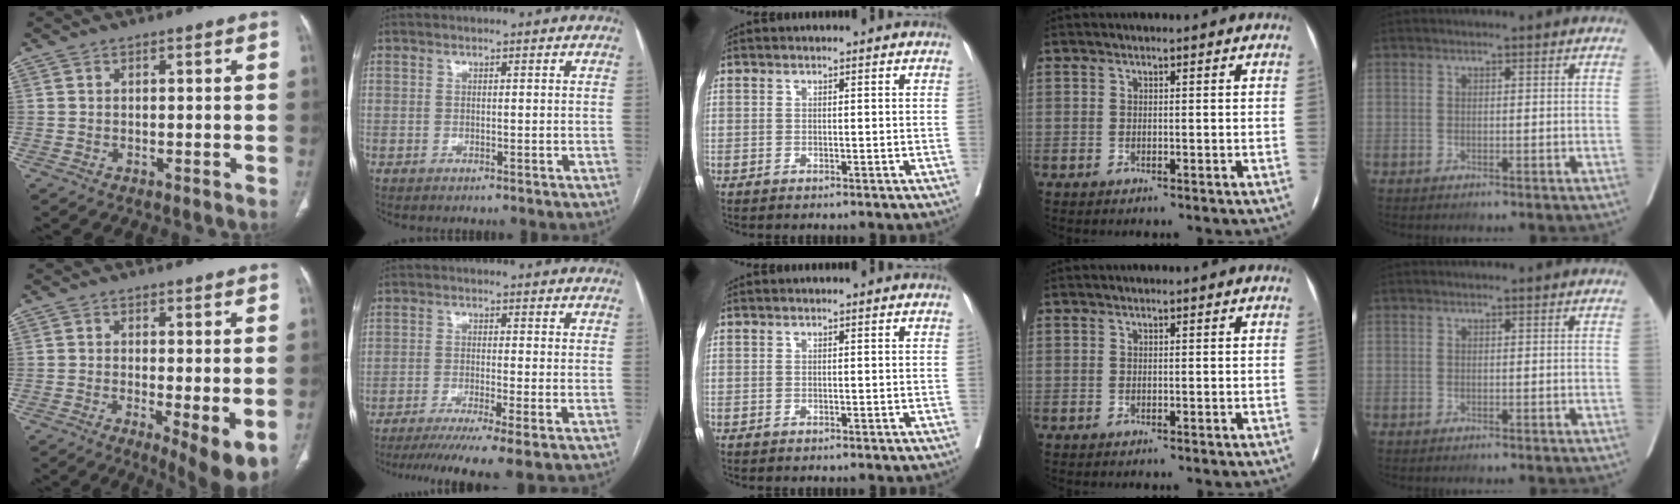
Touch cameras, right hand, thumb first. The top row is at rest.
{"thumb": {"total": 8.4, "force": [-2.0, 2.1, 7.9], "torque": [-0.118, -0.024, -0.029]}, "index": {"total": 9.9, "force": [-7.4, -0.8, 6.5], "torque": [-0.096, -0.020, -0.113]}}